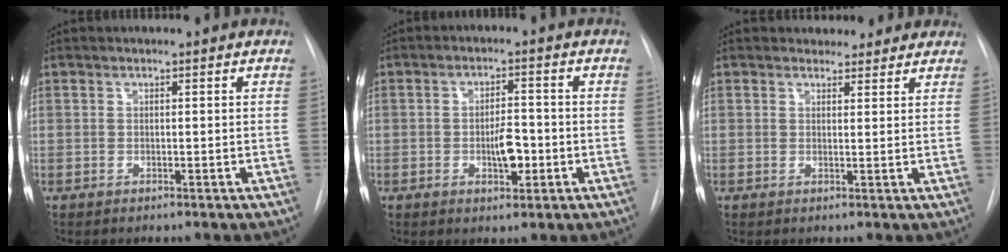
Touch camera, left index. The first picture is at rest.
{"total": 4.8, "force": [-1.5, 2.0, 4.1], "torque": [-0.063, 0.001, -0.020]}
{"total": 4.3, "force": [3.7, 2.1, 0.1], "torque": [0.012, 0.001, 0.034]}